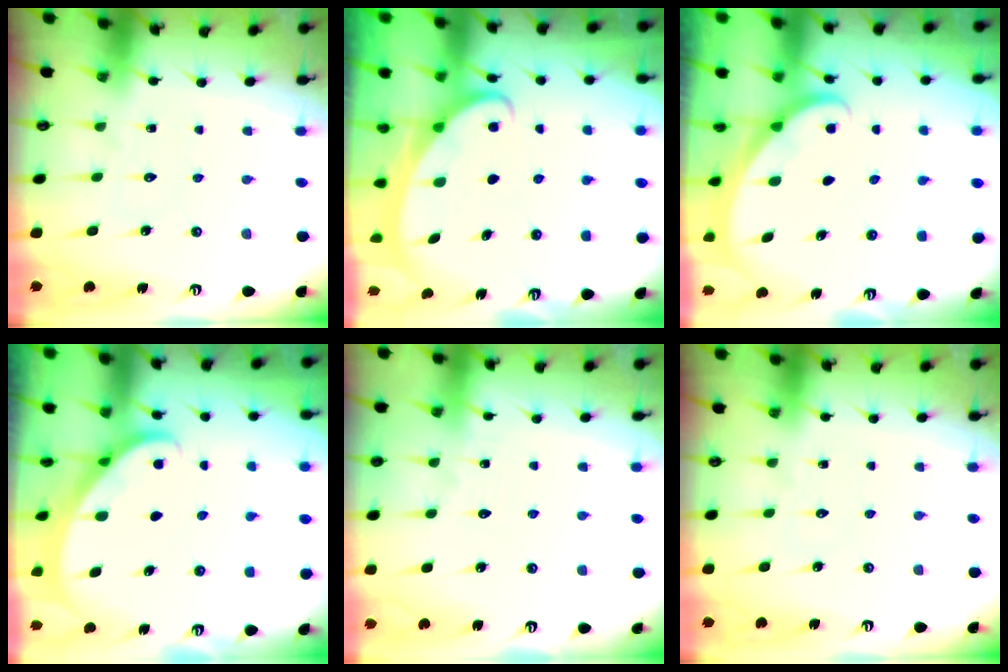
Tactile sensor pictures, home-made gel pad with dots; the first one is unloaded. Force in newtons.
{"total": 2.3, "press": 2.2, "slide": 0.4}
{"total": 1.6, "press": 1.6, "slide": 0.1}
{"total": 1.7, "press": 1.7, "slide": 0.1}
{"total": 2.2, "press": 2.2, "slide": 0.3}
{"total": 0.0}